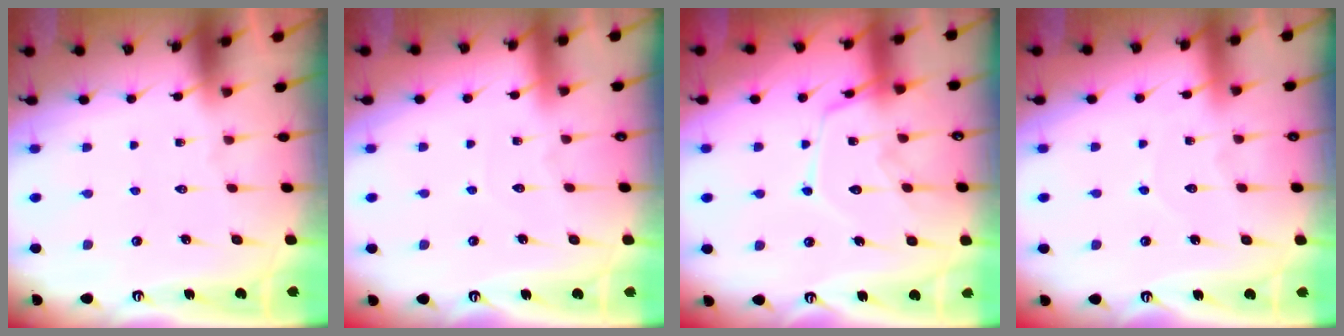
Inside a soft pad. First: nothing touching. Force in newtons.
{"total": 2.9, "press": 2.9, "slide": 0.2}
{"total": 12.6, "press": 12.6, "slide": 0.7}
{"total": 5.9, "press": 5.8, "slide": 0.6}